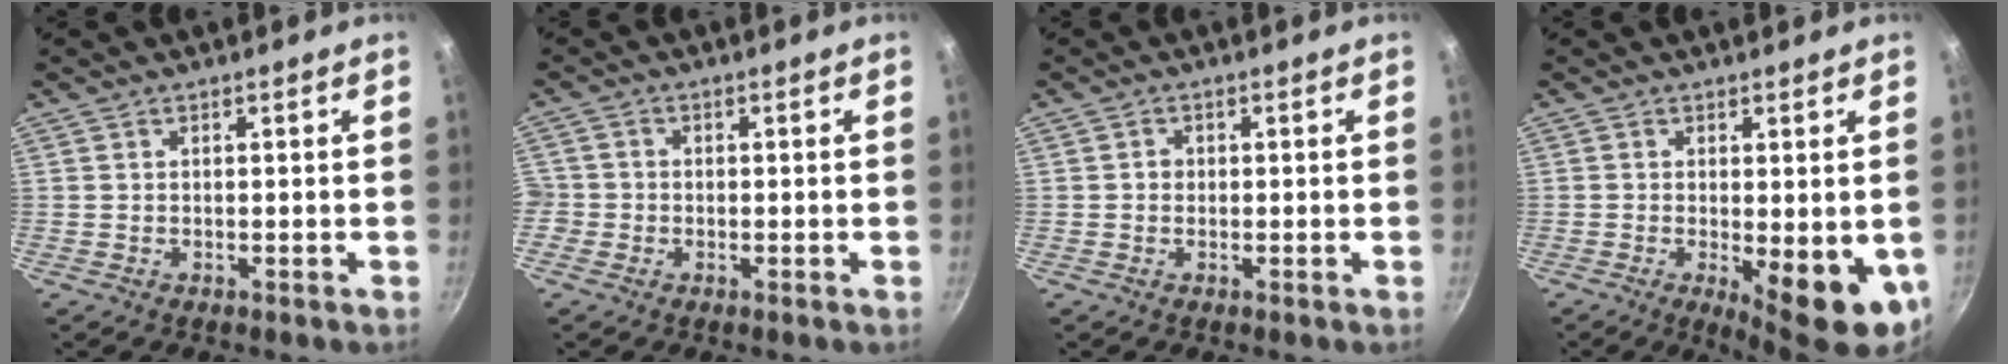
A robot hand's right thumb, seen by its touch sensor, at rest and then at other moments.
{"total": 2.7, "force": [-1.1, 2.4, 0.6], "torque": [-0.005, 0.012, -0.026]}
{"total": 1.3, "force": [-0.1, 1.2, 0.5], "torque": [-0.004, 0.004, -0.003]}
{"total": 11.1, "force": [-2.3, 3.8, 10.2], "torque": [-0.115, -0.009, -0.018]}